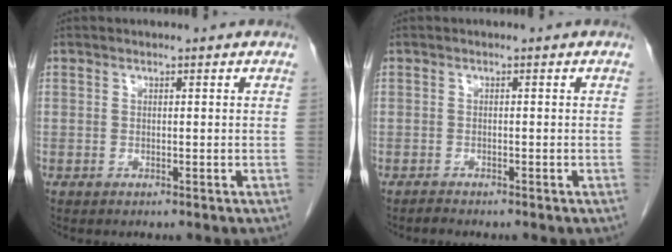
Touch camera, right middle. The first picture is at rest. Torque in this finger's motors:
{"motor_torque": [0.17, 0.03, 0.02, 0.01]}